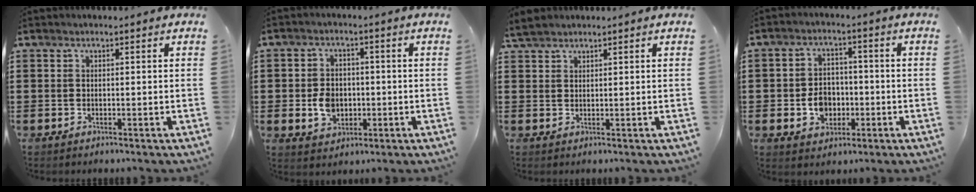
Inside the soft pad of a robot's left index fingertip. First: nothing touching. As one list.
[{"total": 5.1, "force": [-0.9, 4.1, 3.0], "torque": [-0.062, 0.003, -0.019]}, {"total": 2.2, "force": [2.0, 0.5, 0.8], "torque": [-0.022, 0.005, 0.039]}, {"total": 5.6, "force": [-1.3, 4.5, 3.0], "torque": [-0.055, 0.008, -0.026]}]